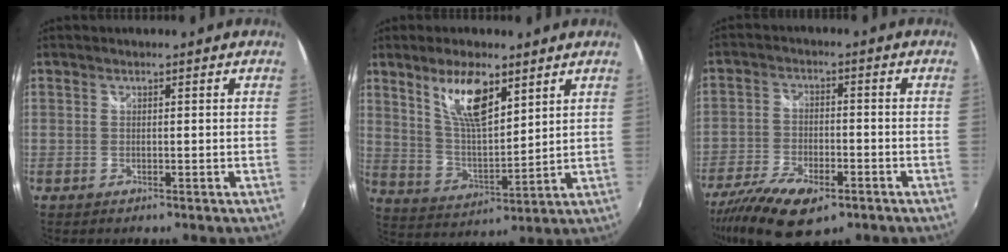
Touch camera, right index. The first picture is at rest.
{"total": 11.3, "force": [6.6, 3.7, 8.4], "torque": [-0.151, 0.001, 0.132]}
{"total": 13.8, "force": [-8.6, 5.7, 9.0], "torque": [-0.203, -0.040, -0.154]}